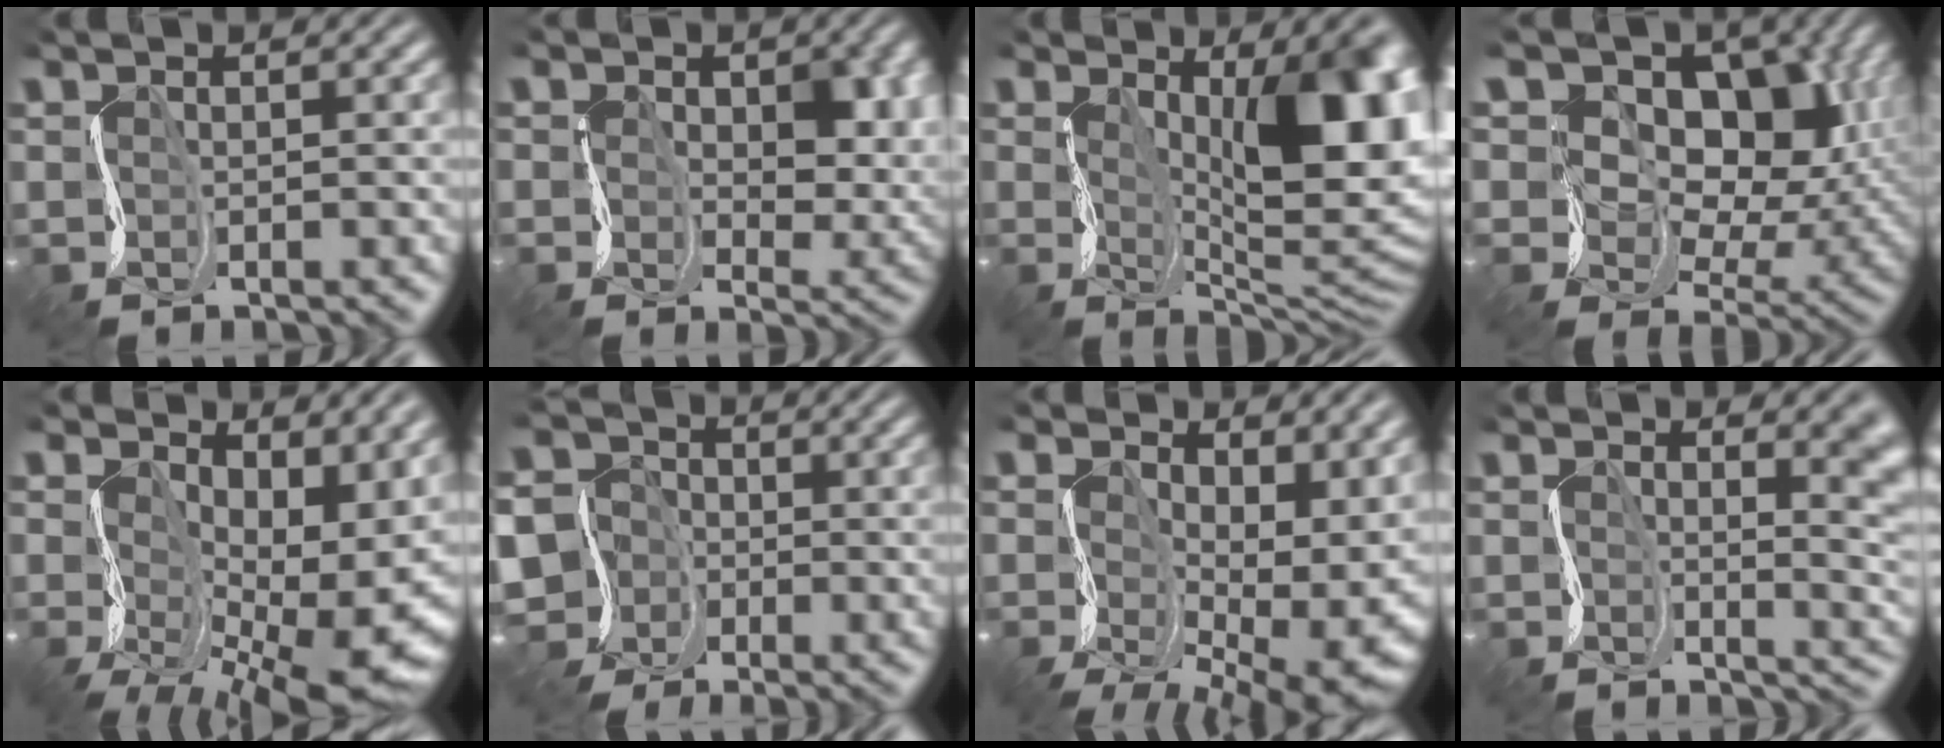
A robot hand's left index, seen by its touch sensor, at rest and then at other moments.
{"total": 4.3, "force": [0.9, 3.0, 2.9], "torque": [-0.046, -0.022, 0.010]}
{"total": 10.5, "force": [1.7, 3.6, 9.7], "torque": [-0.103, -0.010, 0.018]}
{"total": 12.2, "force": [4.3, 8.0, 8.1], "torque": [-0.116, 0.019, 0.047]}
{"total": 12.4, "force": [-1.4, 6.5, 10.5], "torque": [-0.142, -0.037, -0.014]}
{"total": 8.5, "force": [-4.3, 7.0, 2.0], "torque": [-0.051, -0.009, -0.114]}
{"total": 10.7, "force": [-0.2, 6.1, 8.8], "torque": [-0.129, -0.040, 0.008]}
{"total": 6.1, "force": [2.5, 2.2, 5.2], "torque": [-0.041, 0.006, 0.028]}